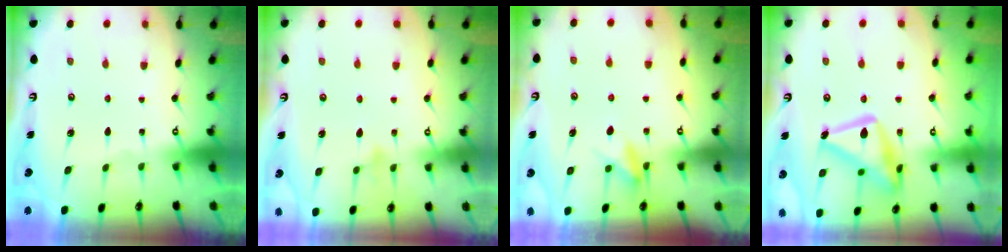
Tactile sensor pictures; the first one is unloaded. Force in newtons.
{"total": 8.7, "press": 8.6, "slide": 0.8}
{"total": 7.7, "press": 7.5, "slide": 1.8}
{"total": 19.6, "press": 19.6, "slide": 1.3}